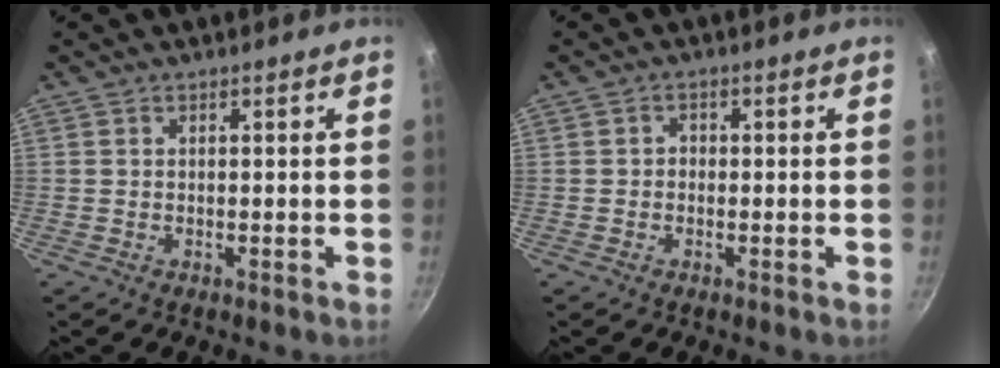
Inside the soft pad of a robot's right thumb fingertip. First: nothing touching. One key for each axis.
{"total": 1.4, "fx": -0.2, "fy": 1.2, "fz": 0.7, "tx": -0.007, "ty": 0.006, "tz": -0.007}